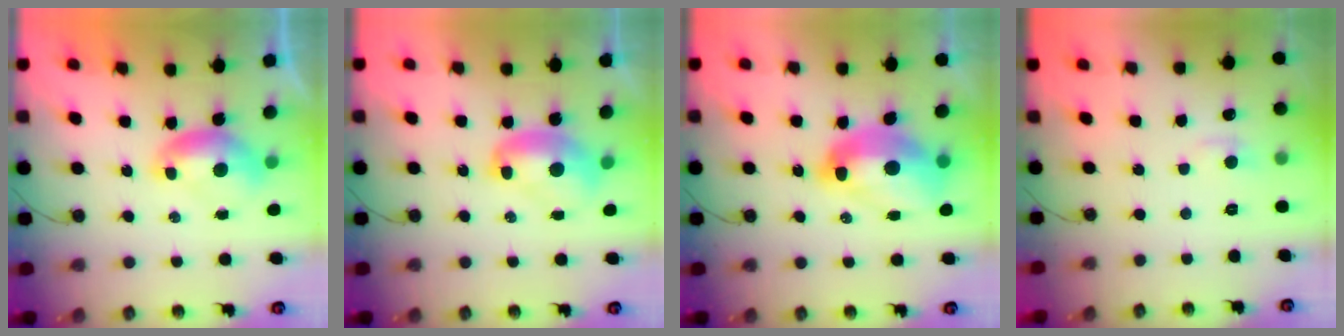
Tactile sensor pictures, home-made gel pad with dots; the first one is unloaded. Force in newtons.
{"total": 2.4, "press": 2.4, "slide": 0.3}
{"total": 9.3, "press": 9.2, "slide": 1.2}
{"total": 0.9, "press": 0.6, "slide": 0.7}